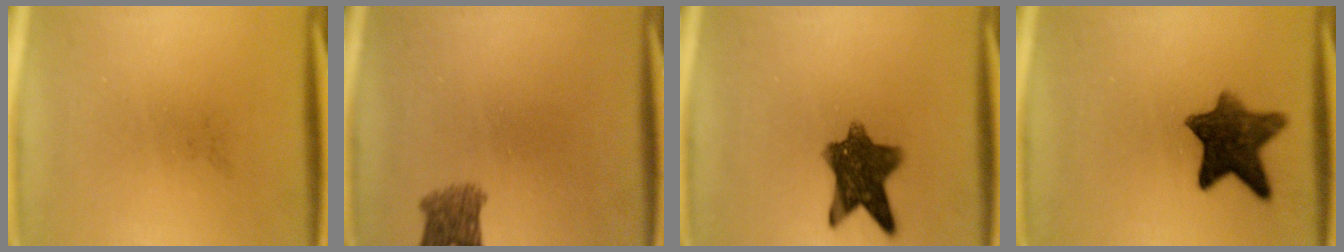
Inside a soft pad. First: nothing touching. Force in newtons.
{"total": 3.6}
{"total": 9.7}
{"total": 9.9}